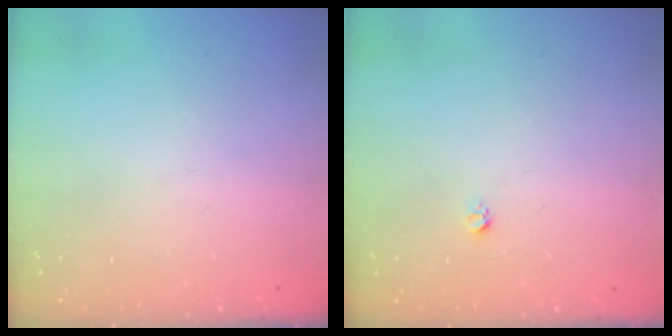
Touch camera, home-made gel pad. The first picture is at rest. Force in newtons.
{"total": 2.7, "press": 2.7, "slide": 0.3}